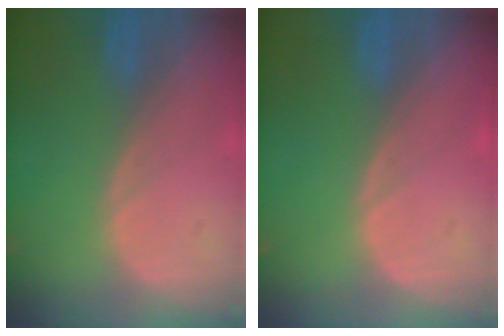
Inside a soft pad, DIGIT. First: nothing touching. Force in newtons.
{"total": 0.0}